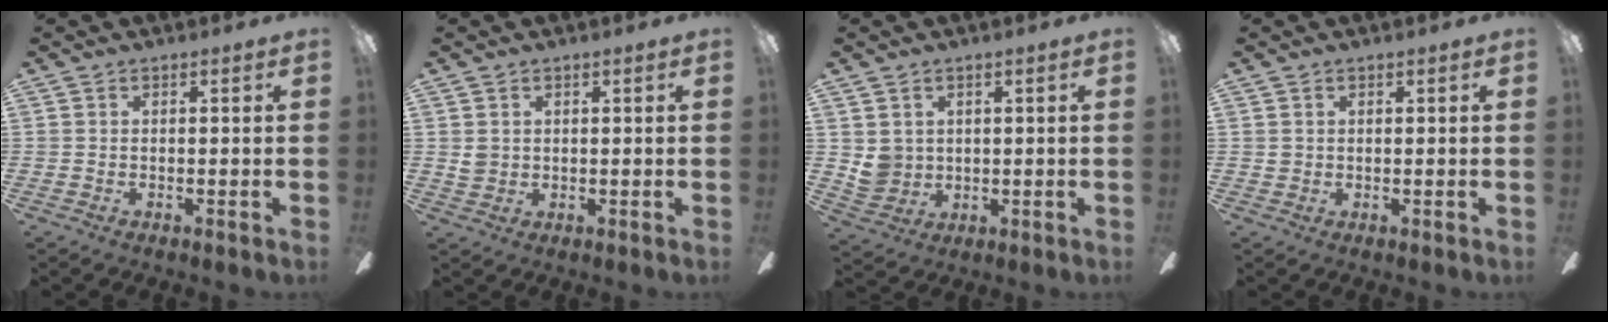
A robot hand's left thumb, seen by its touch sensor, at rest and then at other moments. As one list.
[{"total": 3.3, "force": [1.2, 3.0, 1.0], "torque": [-0.015, 0.001, 0.023]}, {"total": 5.4, "force": [2.2, 4.9, 1.0], "torque": [-0.028, -0.001, 0.048]}, {"total": 1.3, "force": [0.7, 1.1, 0.1], "torque": [-0.002, 0.003, 0.013]}]